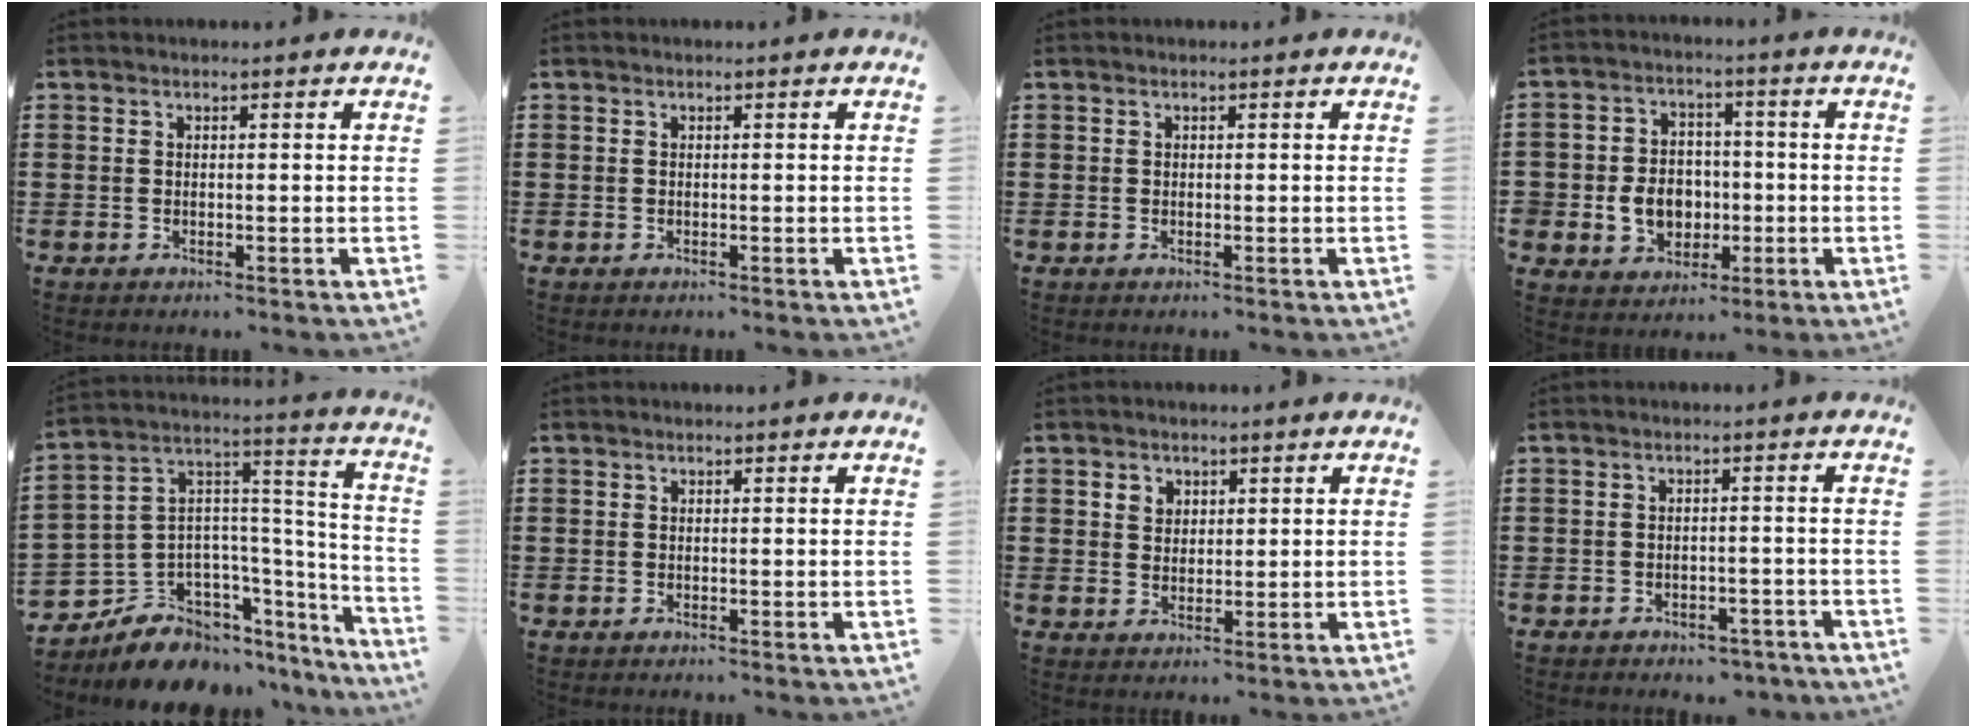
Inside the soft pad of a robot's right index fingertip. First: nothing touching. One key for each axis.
{"total": 0.0}
{"total": 0.0}
{"total": 6.9, "fx": -1.3, "fy": 6.0, "fz": 3.1, "tx": -0.061, "ty": 0.008, "tz": -0.026}
{"total": 9.2, "fx": -6.3, "fy": 6.3, "fz": 2.5, "tx": -0.070, "ty": -0.002, "tz": -0.114}
{"total": 0.0}
{"total": 2.1, "fx": 1.1, "fy": 1.7, "fz": 0.3, "tx": -0.013, "ty": 0.008, "tz": 0.019}
{"total": 2.3, "fx": -2.3, "fy": 0.6, "fz": 0.2, "tx": -0.009, "ty": -0.001, "tz": -0.048}